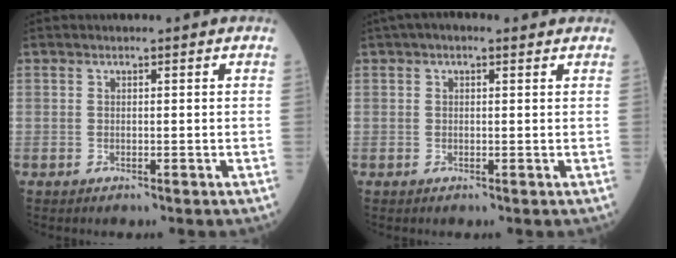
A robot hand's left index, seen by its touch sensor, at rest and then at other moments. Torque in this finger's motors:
{"motor_torque": [0.55, -1.01, -0.06, 0.06]}